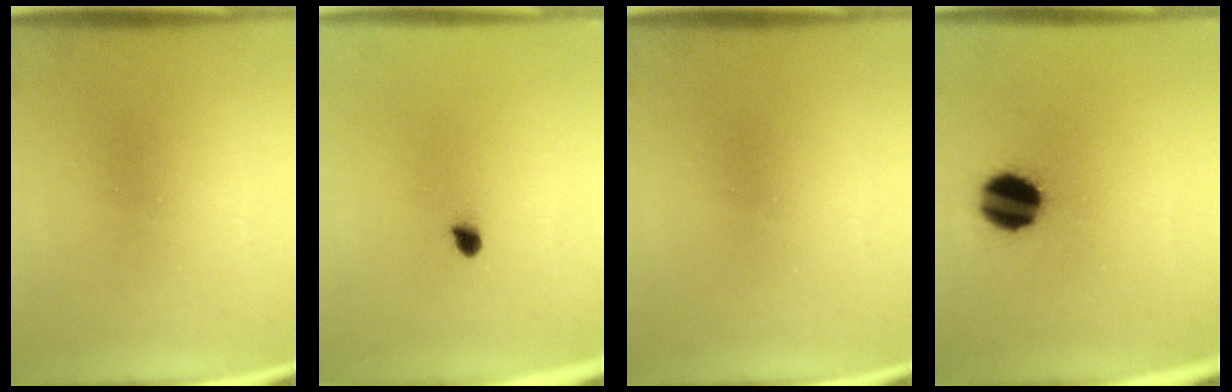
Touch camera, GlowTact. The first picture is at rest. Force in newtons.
{"total": 1.8}
{"total": 0.0}
{"total": 12.2}